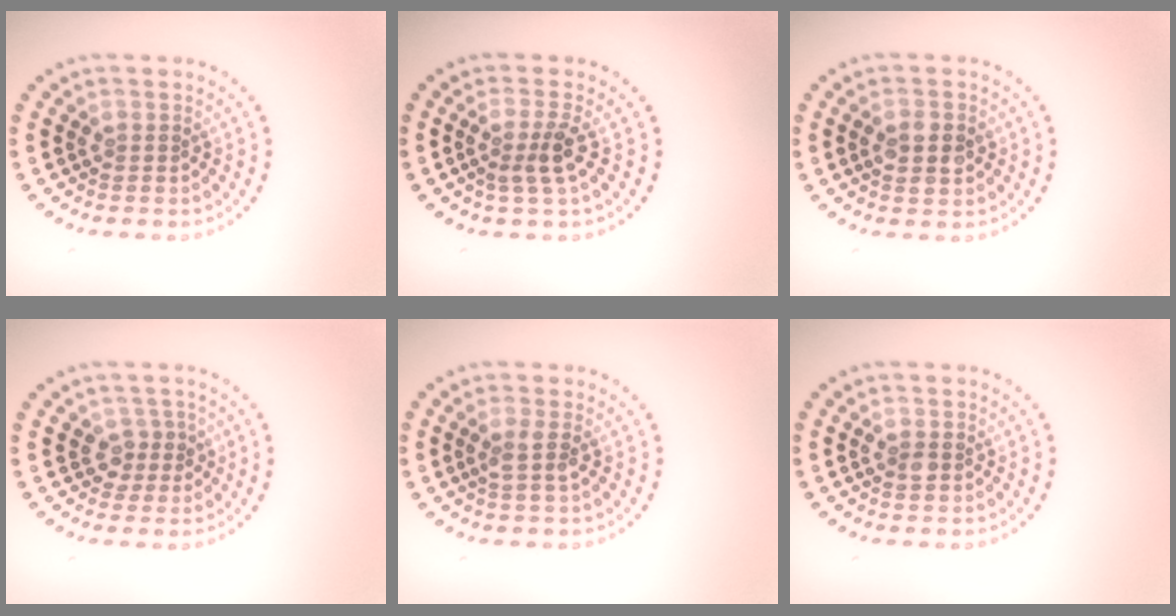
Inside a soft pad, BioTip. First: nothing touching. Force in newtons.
{"total": 2.3, "press": 1.8, "slide": 1.5}
{"total": 2.8, "press": 2.8, "slide": 0.1}
{"total": 1.8, "press": 1.4, "slide": 1.1}
{"total": 1.4, "press": 1.1, "slide": 0.9}
{"total": 0.9, "press": 0.9, "slide": 0.1}